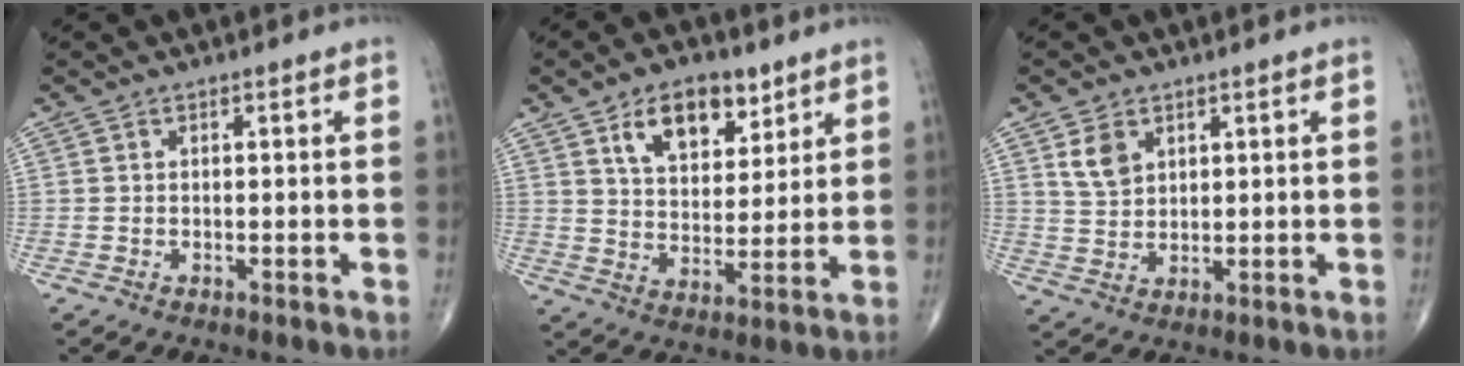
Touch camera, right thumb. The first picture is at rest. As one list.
[{"total": 12.1, "force": [6.6, 6.8, 7.4], "torque": [-0.087, -0.036, 0.115]}, {"total": 4.9, "force": [2.4, 3.3, 2.7], "torque": [-0.039, -0.012, 0.053]}]